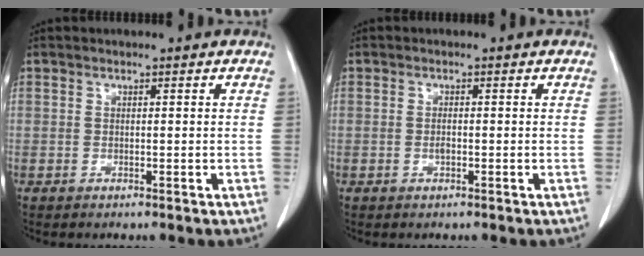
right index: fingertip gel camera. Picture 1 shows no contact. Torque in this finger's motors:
{"motor_torque": [-0.03, 0.03, 0.07, 0.01]}